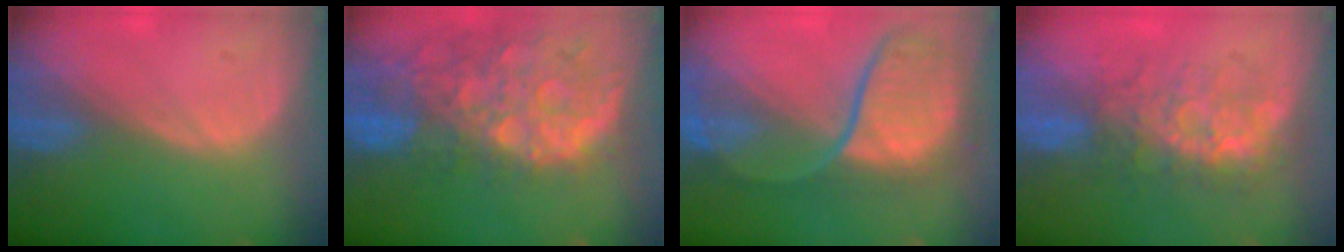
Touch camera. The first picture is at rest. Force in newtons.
{"total": 13.6, "press": 11.1, "slide": 7.9}
{"total": 10.5, "press": 9.6, "slide": 4.1}
{"total": 7.6, "press": 7.2, "slide": 2.4}